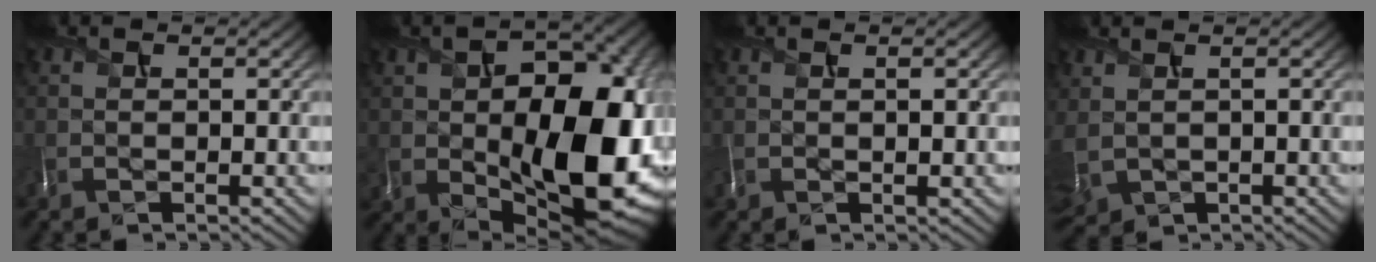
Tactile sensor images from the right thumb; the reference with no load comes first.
{"total": 16.6, "force": [-1.6, 10.1, 13.1], "torque": [-0.185, -0.028, -0.011]}
{"total": 0.8, "force": [0.3, 0.2, 0.7], "torque": [-0.017, 0.004, 0.008]}
{"total": 2.9, "force": [0.8, 2.1, 1.8], "torque": [-0.069, -0.003, 0.028]}